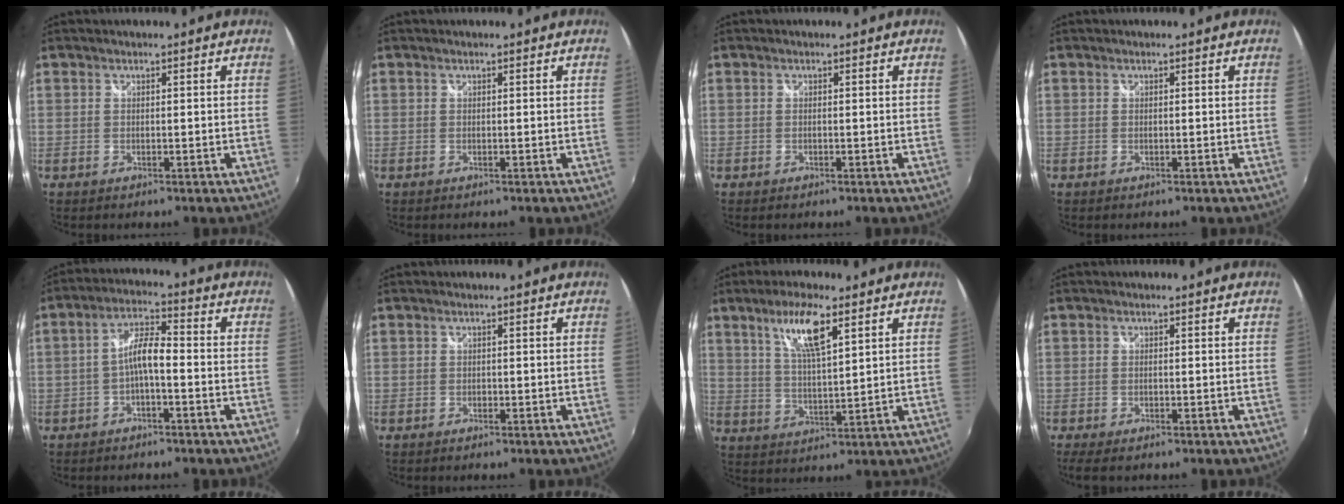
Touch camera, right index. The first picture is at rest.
{"total": 0.0}
{"total": 0.0}
{"total": 0.0}
{"total": 5.4, "force": [-2.0, 1.3, 4.8], "torque": [-0.099, 0.014, -0.037]}
{"total": 0.0}
{"total": 8.6, "force": [4.8, 1.7, 6.9], "torque": [-0.127, 0.004, 0.092]}
{"total": 2.6, "force": [-1.3, 0.6, 2.1], "torque": [-0.043, -0.007, -0.020]}